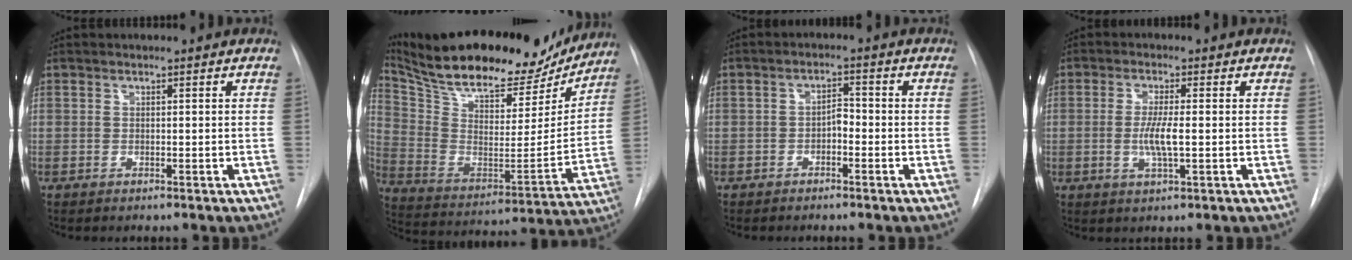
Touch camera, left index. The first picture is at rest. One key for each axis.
{"total": 27.7, "fx": 23.8, "fy": 7.8, "fz": 11.9, "tx": -0.219, "ty": -0.011, "tz": 0.356}
{"total": 2.5, "fx": -1.1, "fy": 1.2, "fz": 1.9, "tx": -0.024, "ty": 0.008, "tz": -0.021}
{"total": 4.6, "fx": -0.5, "fy": 0.5, "fz": 4.5, "tx": -0.093, "ty": -0.008, "tz": -0.009}